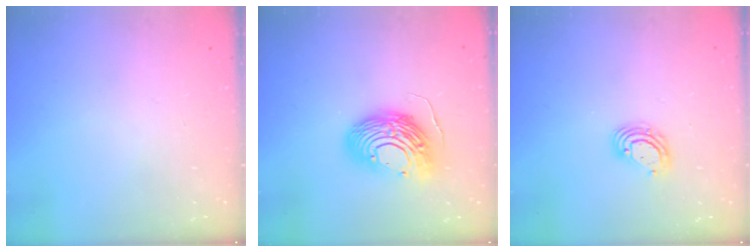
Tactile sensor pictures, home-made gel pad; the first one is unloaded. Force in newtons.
{"total": 14.7, "press": 14.7, "slide": 1.3}
{"total": 5.7, "press": 5.6, "slide": 0.8}